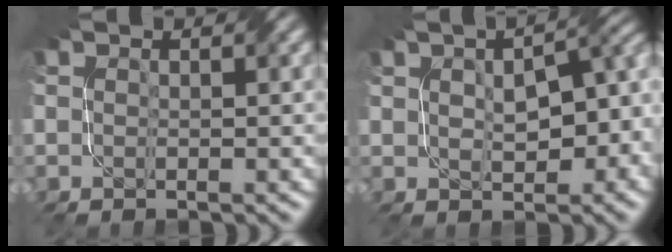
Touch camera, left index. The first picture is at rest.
{"total": 9.3, "force": [0.3, 5.4, 7.5], "torque": [-0.094, 0.007, 0.013]}